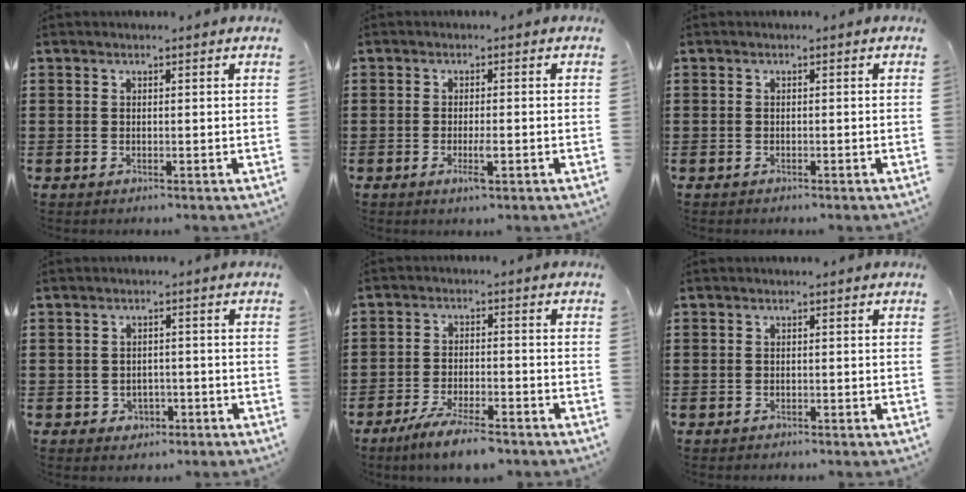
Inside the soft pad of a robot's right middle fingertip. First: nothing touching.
{"total": 2.7, "force": [-1.0, 0.6, 2.5], "torque": [-0.049, -0.003, -0.020]}
{"total": 0.6, "force": [-0.5, 0.1, 0.0], "torque": [-0.001, 0.001, -0.012]}
{"total": 1.7, "force": [-1.1, 1.2, 0.3], "torque": [-0.013, 0.002, -0.028]}
{"total": 6.0, "force": [-5.2, 0.5, 2.8], "torque": [-0.064, -0.007, -0.101]}
{"total": 0.9, "force": [-0.8, 0.3, -0.2], "torque": [0.000, 0.003, -0.020]}